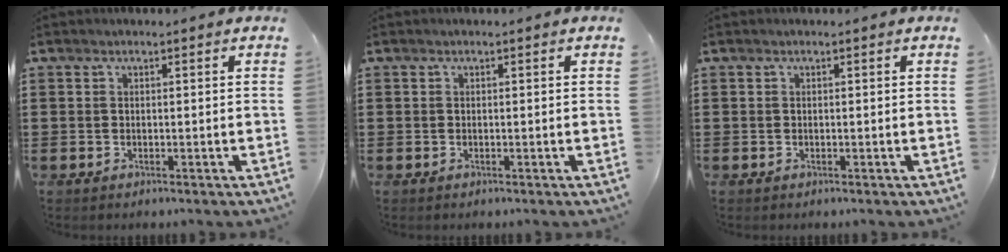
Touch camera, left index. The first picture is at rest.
{"total": 0.0}
{"total": 0.0}